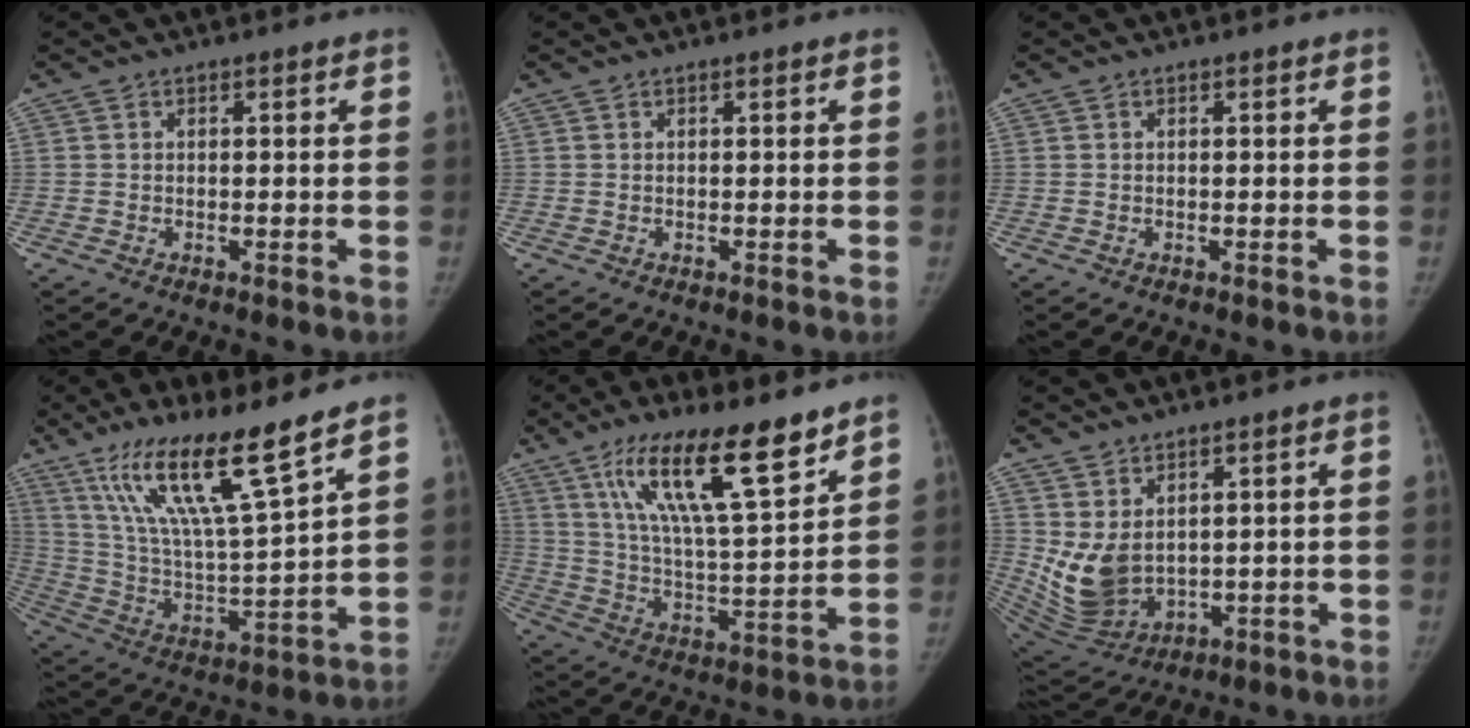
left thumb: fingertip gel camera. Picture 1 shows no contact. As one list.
[{"total": 0.0}, {"total": 0.0}, {"total": 18.8, "force": [12.6, 1.9, 13.8], "torque": [-0.236, -0.066, 0.237]}, {"total": 19.6, "force": [12.7, 4.2, 14.3], "torque": [-0.222, -0.062, 0.227]}, {"total": 9.8, "force": [2.6, 6.0, 7.3], "torque": [-0.129, -0.026, 0.076]}]